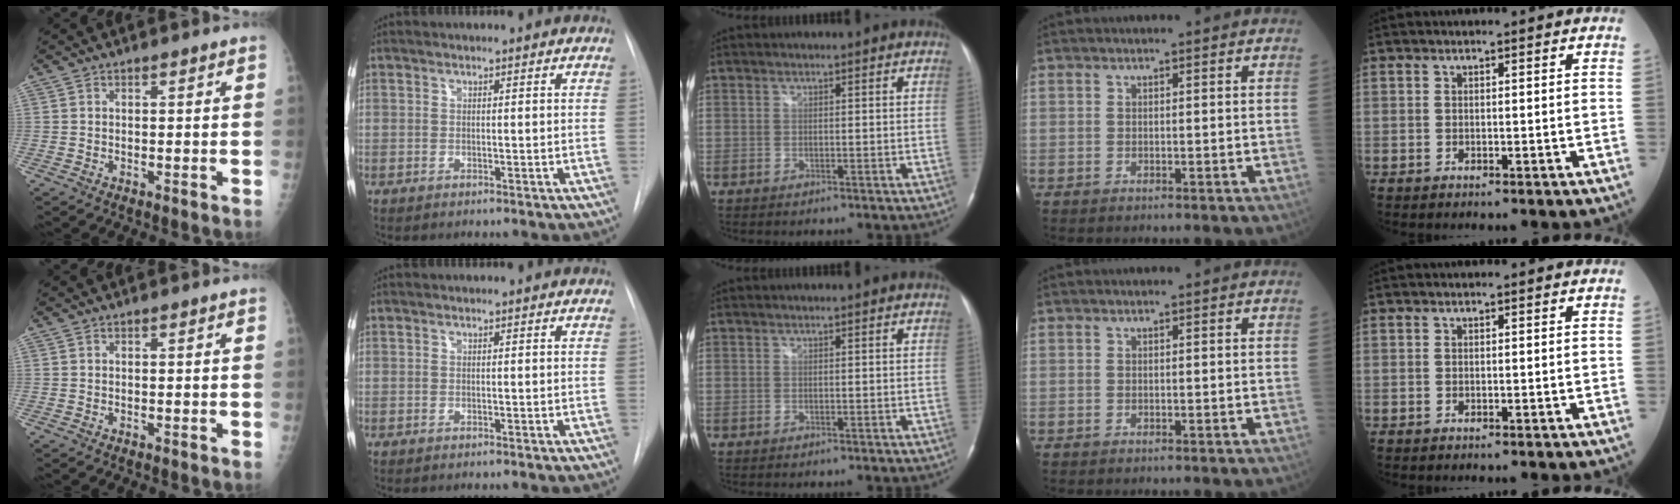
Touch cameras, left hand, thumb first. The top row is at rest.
{}